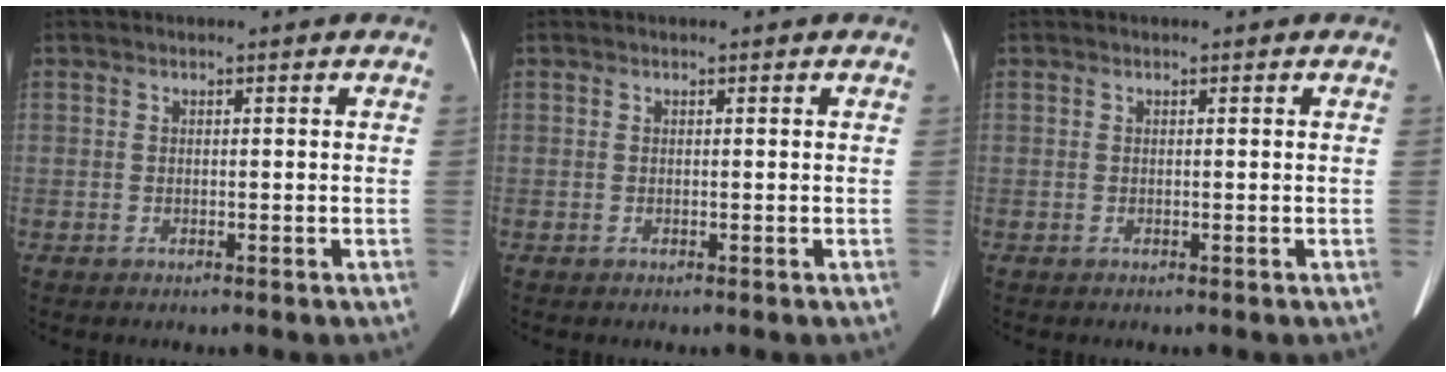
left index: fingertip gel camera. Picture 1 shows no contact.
{"total": 0.0}
{"total": 0.0}